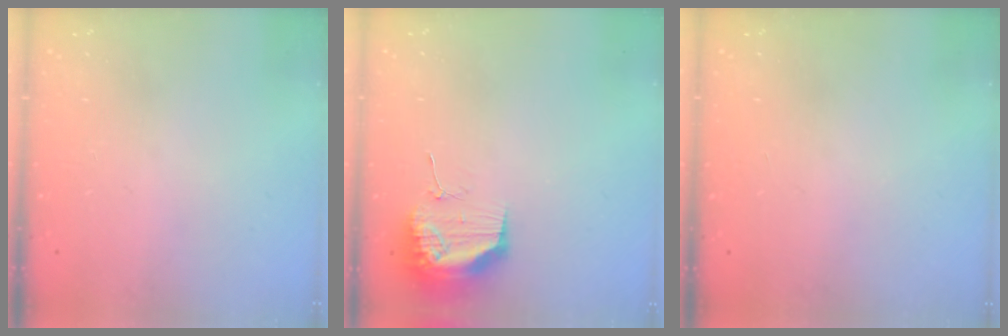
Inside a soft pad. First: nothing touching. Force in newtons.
{"total": 17.9, "press": 13.8, "slide": 11.4}
{"total": 0.0}